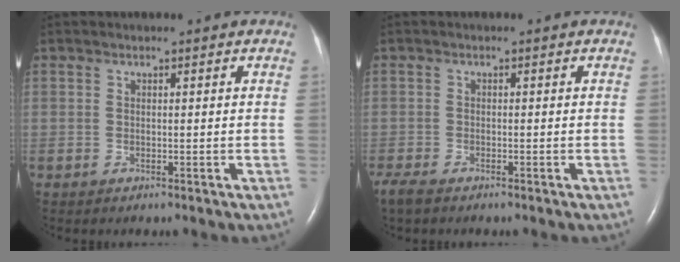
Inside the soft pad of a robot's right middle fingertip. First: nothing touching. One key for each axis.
{"total": 3.1, "fx": -2.5, "fy": 0.9, "fz": 1.6, "tx": -0.038, "ty": -0.009, "tz": -0.041}